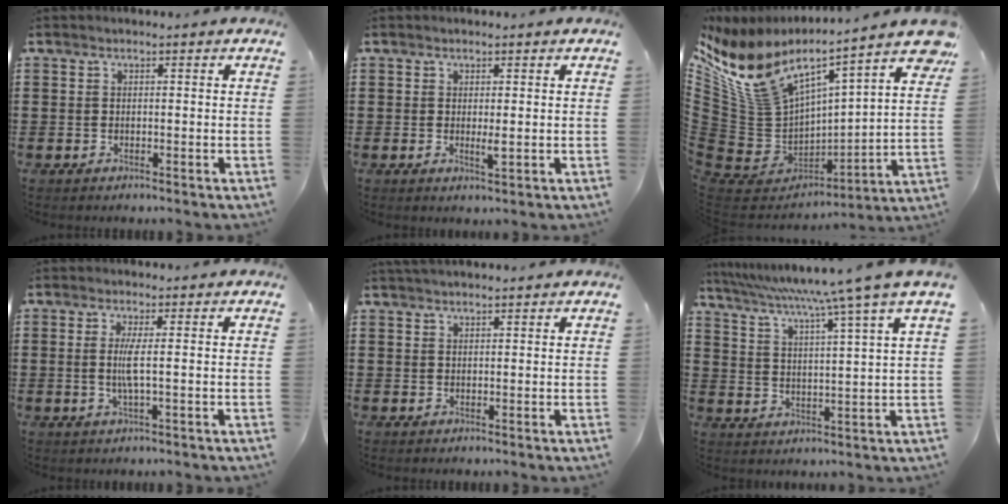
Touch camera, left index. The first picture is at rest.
{"total": 2.0, "force": [0.2, 0.3, 2.0], "torque": [-0.036, -0.004, 0.004]}
{"total": 11.3, "force": [7.5, 5.0, 6.8], "torque": [-0.157, -0.061, 0.130]}
{"total": 3.5, "force": [0.0, -0.1, 3.5], "torque": [-0.074, -0.009, -0.005]}
{"total": 1.7, "force": [1.6, 0.1, 0.5], "torque": [-0.013, 0.002, 0.031]}
{"total": 6.5, "force": [5.1, -1.4, 3.8], "torque": [-0.094, -0.040, 0.077]}